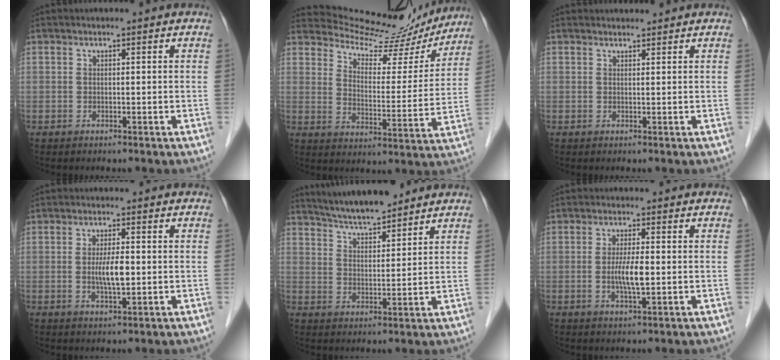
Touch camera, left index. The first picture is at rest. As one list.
[{"total": 16.3, "force": [15.7, 3.4, 2.4], "torque": [-0.031, -0.026, 0.207]}, {"total": 1.5, "force": [1.4, 0.2, 0.1], "torque": [-0.009, 0.009, 0.026]}, {"total": 4.1, "force": [-0.3, 0.8, 4.0], "torque": [-0.079, -0.004, -0.004]}, {"total": 8.8, "force": [8.0, 1.1, 3.5], "torque": [-0.063, 0.017, 0.144]}, {"total": 4.2, "force": [-0.5, 0.6, 4.1], "torque": [-0.085, -0.006, -0.008]}]